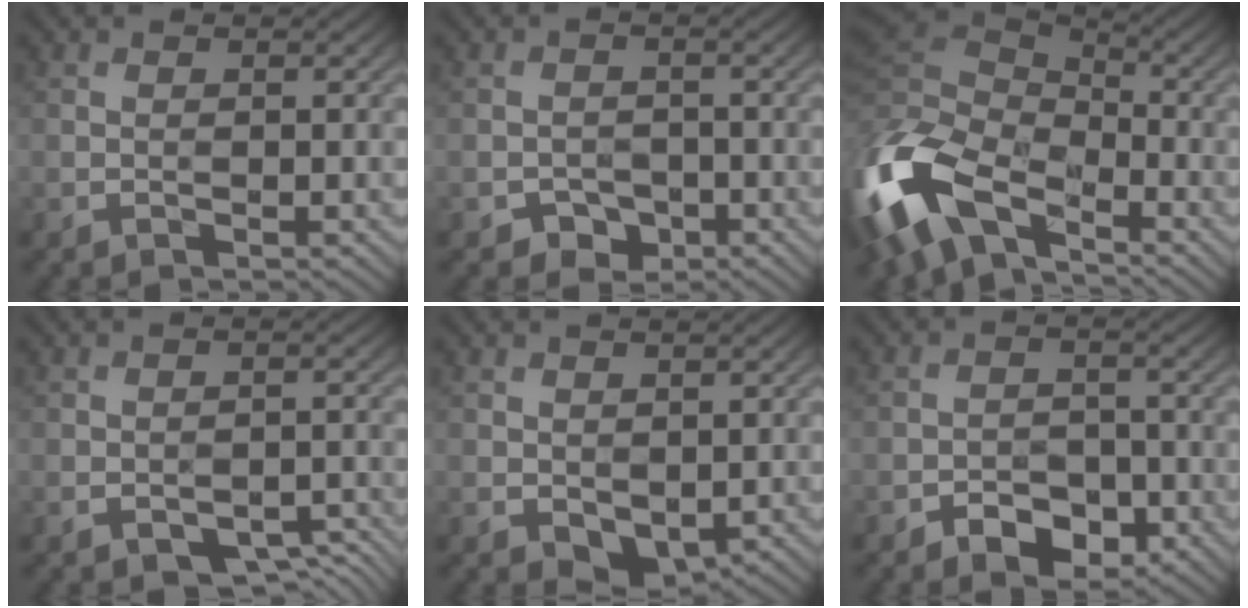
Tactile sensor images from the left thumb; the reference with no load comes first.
{"total": 2.4, "force": [-1.6, 1.8, 0.3], "torque": [-0.003, 0.001, -0.025]}
{"total": 17.4, "force": [-7.4, 10.5, 11.7], "torque": [-0.335, -0.044, -0.116]}
{"total": 5.7, "force": [-4.1, 3.0, 2.7], "torque": [-0.034, 0.004, -0.046]}
{"total": 3.5, "force": [-1.0, 2.5, 2.3], "torque": [-0.040, -0.014, -0.011]}
{"total": 4.5, "force": [-2.9, 2.6, 2.2], "torque": [-0.033, 0.001, -0.048]}